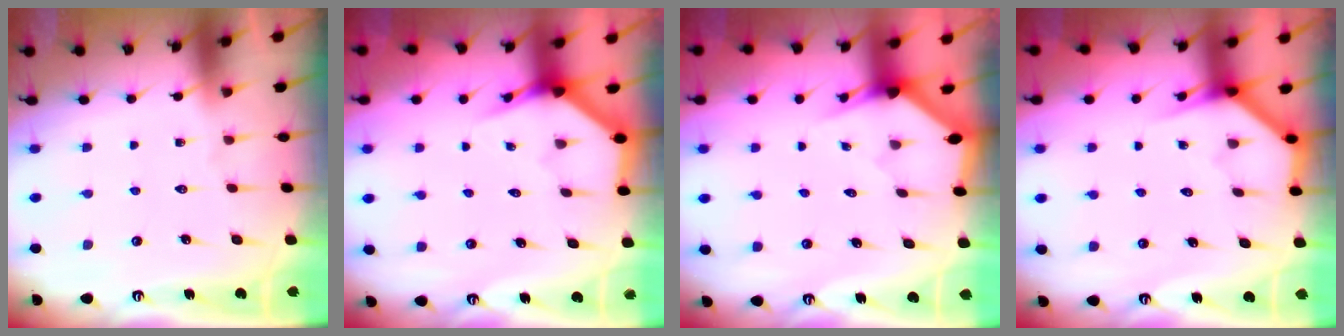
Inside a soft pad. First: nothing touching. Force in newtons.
{"total": 4.0, "press": 4.0, "slide": 0.2}
{"total": 2.4, "press": 2.4, "slide": 0.2}
{"total": 3.9, "press": 3.9, "slide": 0.3}